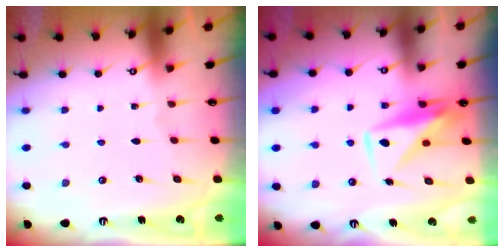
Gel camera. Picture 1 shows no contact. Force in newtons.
{"total": 9.3, "press": 9.3, "slide": 0.6}